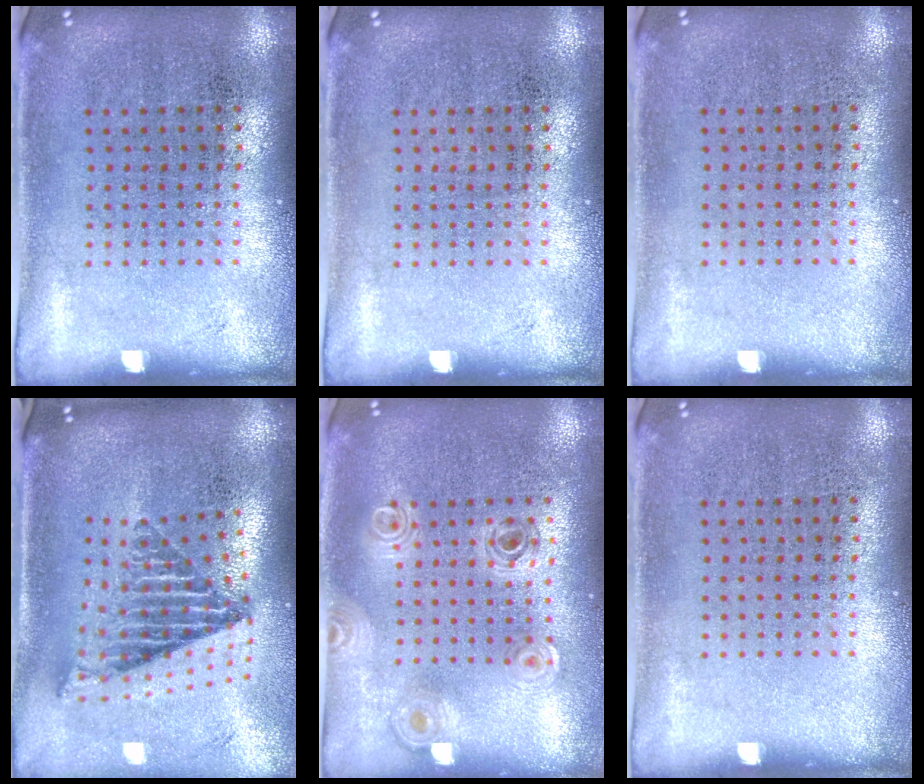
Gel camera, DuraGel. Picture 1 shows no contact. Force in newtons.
{"total": 0.0}
{"total": 0.0}
{"total": 2.7, "press": 1.7, "slide": 2.1}
{"total": 0.8, "press": 0.8, "slide": 0.1}
{"total": 0.0}